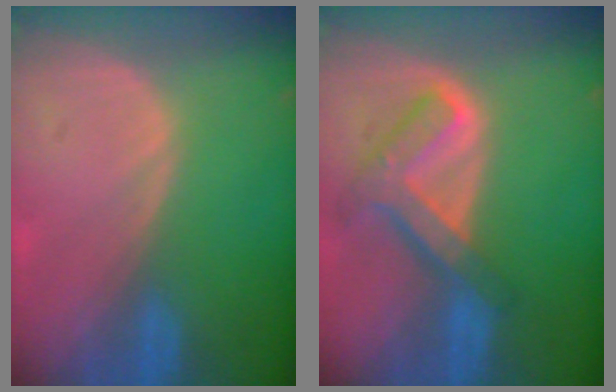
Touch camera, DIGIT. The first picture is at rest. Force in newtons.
{"total": 7.7, "press": 6.5, "slide": 4.1}